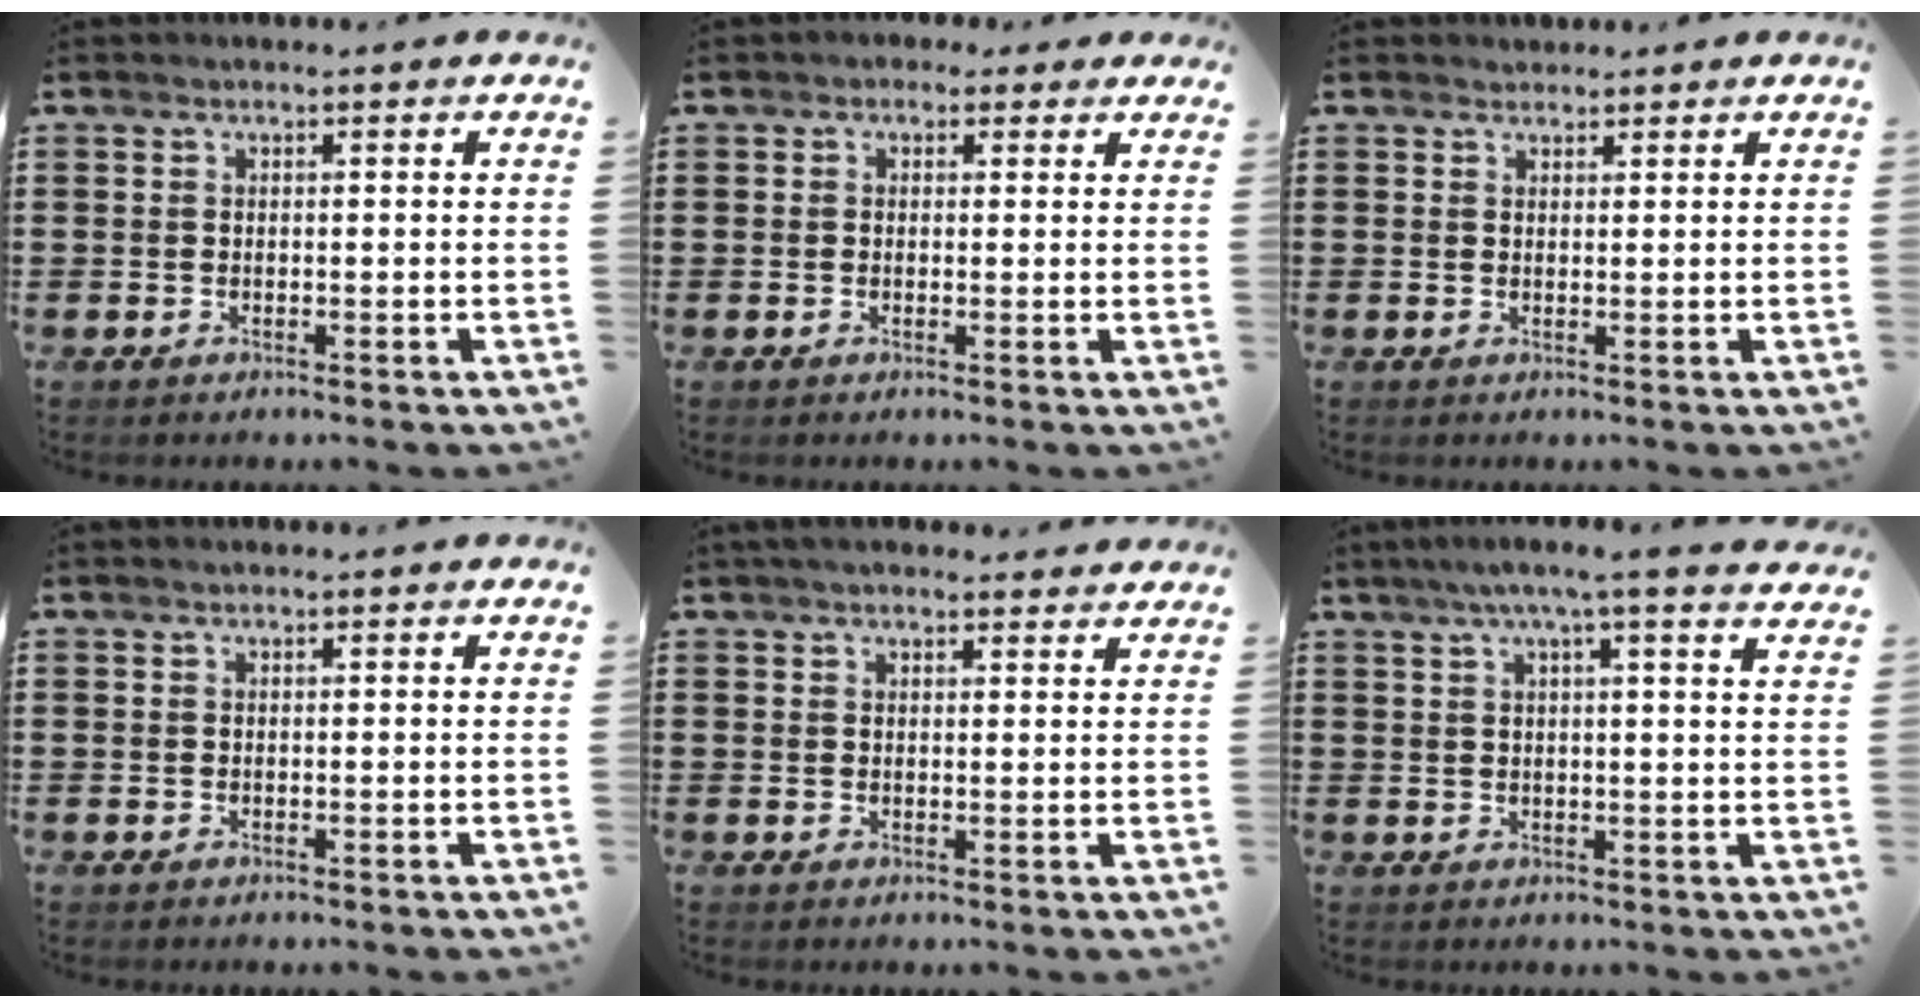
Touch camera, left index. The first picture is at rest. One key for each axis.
{"total": 1.4, "fx": 0.6, "fy": 1.2, "fz": 0.5, "tx": -0.015, "ty": 0.007, "tz": 0.010}
{"total": 1.2, "fx": 1.1, "fy": 0.4, "fz": -0.1, "tx": 0.000, "ty": 0.002, "tz": 0.023}
{"total": 0.0}
{"total": 2.3, "fx": 2.1, "fy": 0.7, "fz": 0.6, "tx": -0.017, "ty": 0.003, "tz": 0.040}
{"total": 4.8, "fx": 3.3, "fy": -0.4, "fz": 3.4, "tx": -0.074, "ty": -0.007, "tz": 0.055}